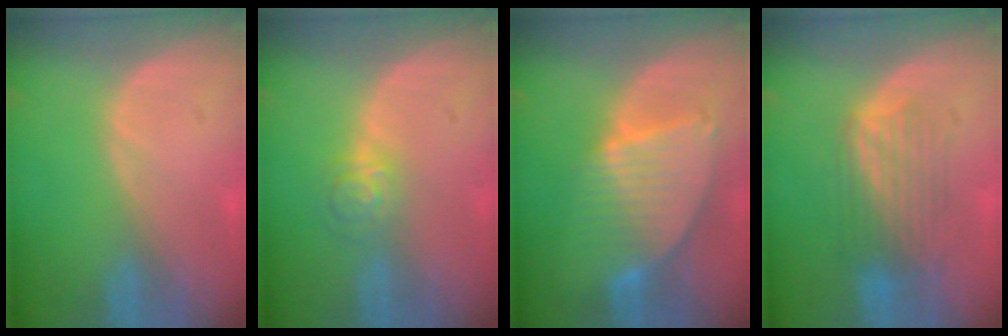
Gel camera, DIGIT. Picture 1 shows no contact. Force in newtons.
{"total": 4.0, "press": 3.6, "slide": 1.6}
{"total": 8.5, "press": 7.5, "slide": 4.0}
{"total": 6.4, "press": 6.4, "slide": 0.5}